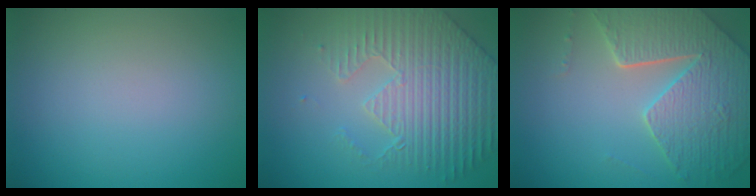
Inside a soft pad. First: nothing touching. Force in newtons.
{"total": 5.1, "press": 4.8, "slide": 1.6}
{"total": 6.9, "press": 5.4, "slide": 4.4}